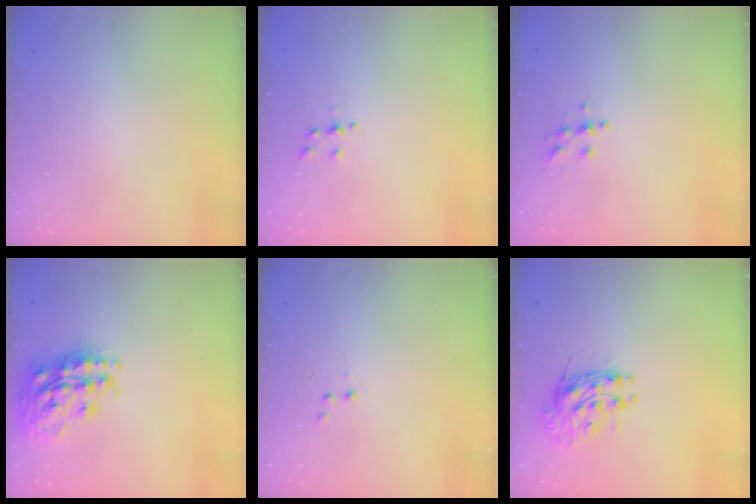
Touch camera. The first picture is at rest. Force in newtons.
{"total": 4.8, "press": 4.8, "slide": 0.5}
{"total": 6.6, "press": 6.5, "slide": 0.3}
{"total": 19.3, "press": 19.3, "slide": 1.4}
{"total": 2.6, "press": 2.5, "slide": 0.6}
{"total": 10.9, "press": 10.8, "slide": 0.8}